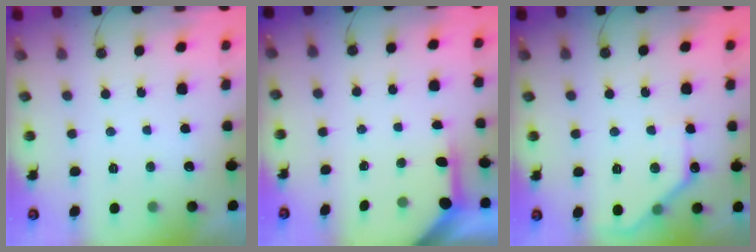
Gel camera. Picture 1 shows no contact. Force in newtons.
{"total": 3.8, "press": 3.8, "slide": 0.5}
{"total": 9.8, "press": 9.8, "slide": 0.3}